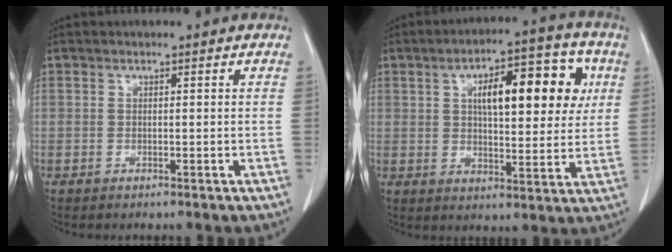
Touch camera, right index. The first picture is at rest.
{"total": 14.5, "force": [4.2, 5.5, 12.8], "torque": [-0.177, 0.032, 0.061]}